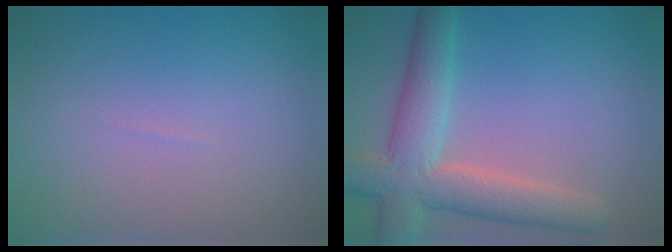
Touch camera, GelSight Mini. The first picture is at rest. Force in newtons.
{"total": 6.9, "press": 6.9, "slide": 0.6}